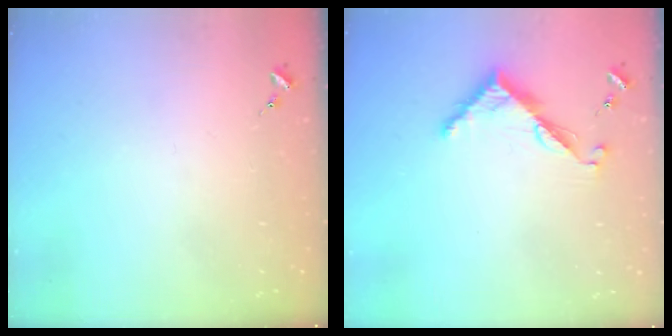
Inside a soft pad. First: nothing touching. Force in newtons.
{"total": 7.2, "press": 7.2, "slide": 0.3}